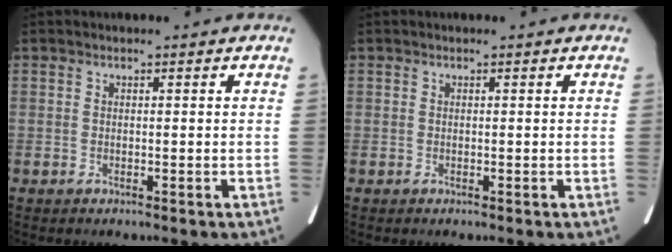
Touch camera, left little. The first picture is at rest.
{"total": 0.0}